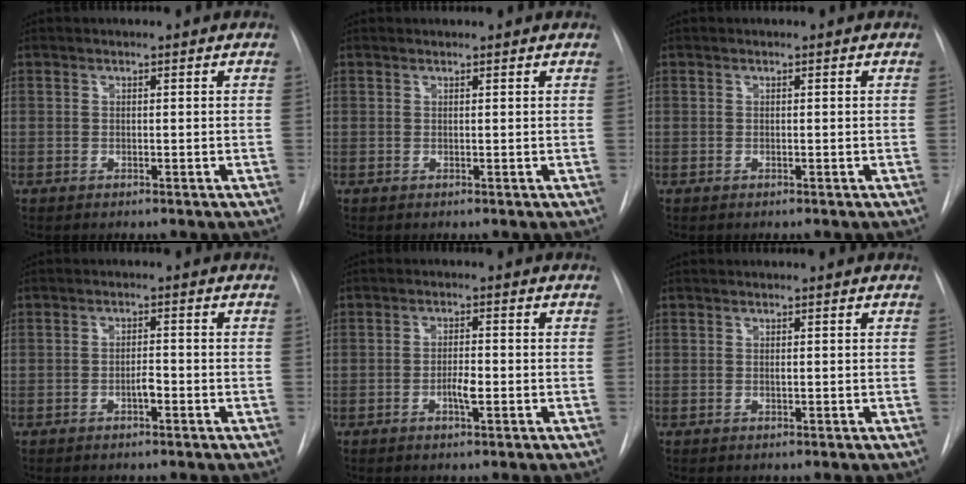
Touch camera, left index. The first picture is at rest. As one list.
[{"total": 1.8, "force": [1.8, 0.2, 0.2], "torque": [-0.010, 0.017, 0.023]}, {"total": 0.0}, {"total": 1.6, "force": [-0.8, 0.4, 1.4], "torque": [-0.022, 0.003, -0.014]}, {"total": 2.4, "force": [-0.8, 0.4, 2.3], "torque": [-0.040, 0.001, -0.015]}, {"total": 0.5, "force": [0.4, 0.0, 0.4], "torque": [-0.004, 0.004, 0.007]}]